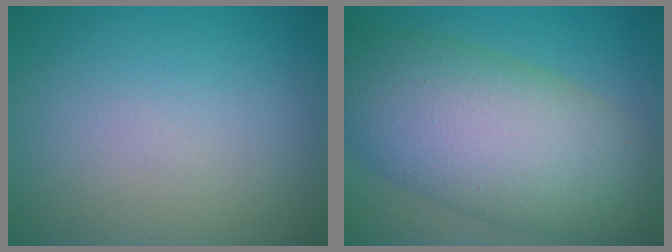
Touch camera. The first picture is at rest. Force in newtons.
{"total": 12.1, "press": 12.1, "slide": 0.4}